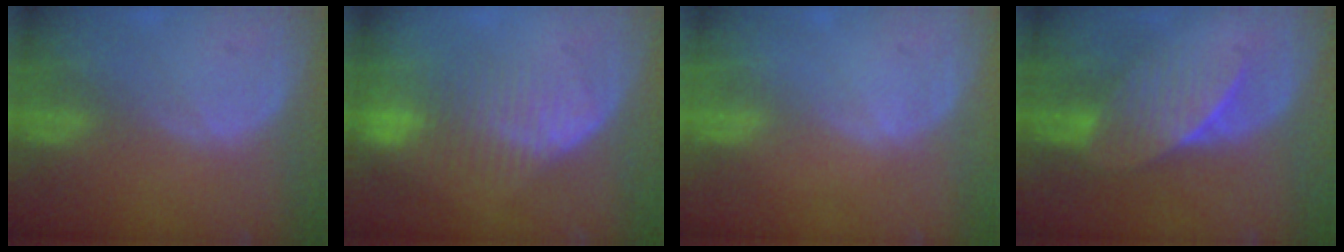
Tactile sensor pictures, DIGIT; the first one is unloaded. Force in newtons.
{"total": 8.2, "press": 7.5, "slide": 3.5}
{"total": 0.0}
{"total": 7.2, "press": 6.7, "slide": 2.5}